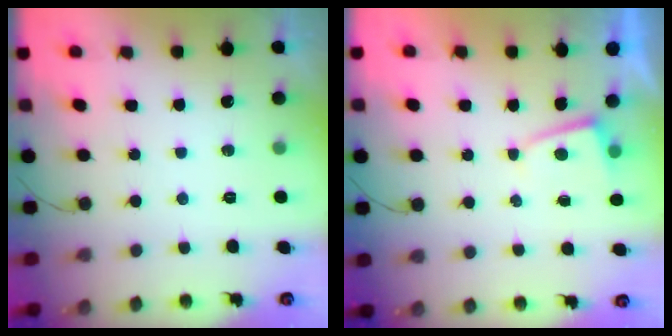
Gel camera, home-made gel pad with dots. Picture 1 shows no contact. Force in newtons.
{"total": 2.0, "press": 2.0, "slide": 0.3}